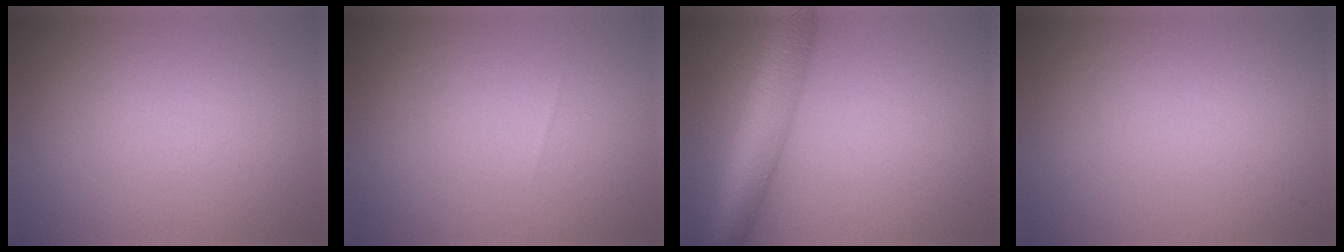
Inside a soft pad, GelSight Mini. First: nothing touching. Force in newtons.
{"total": 0.0}
{"total": 7.5, "press": 7.5, "slide": 0.4}
{"total": 0.0}